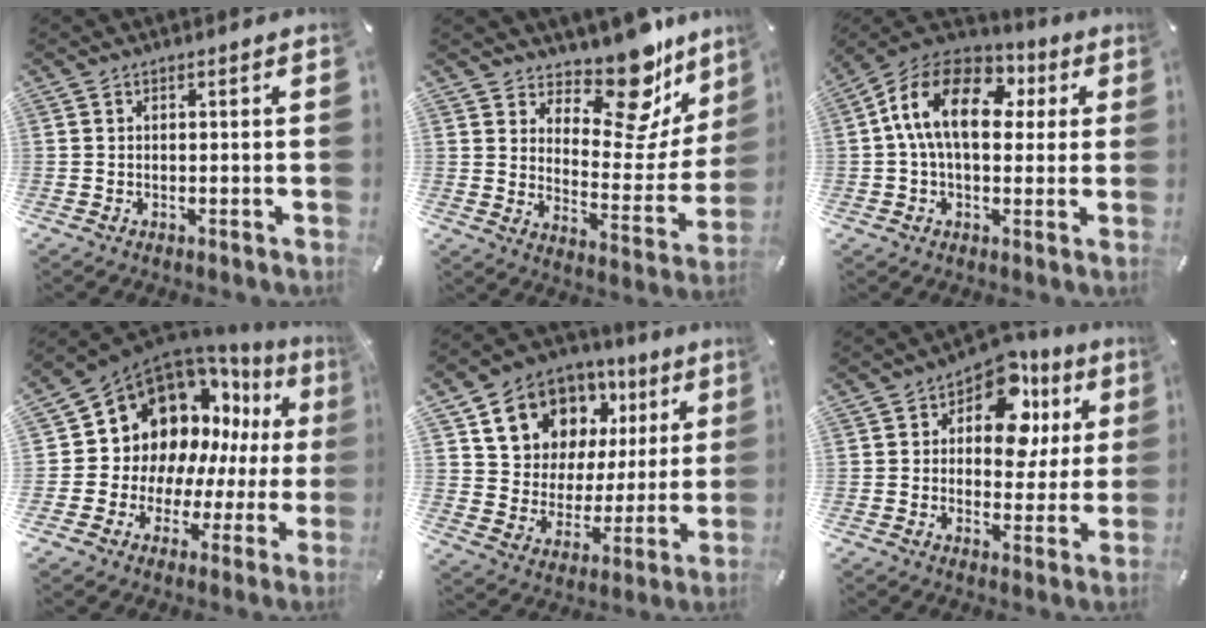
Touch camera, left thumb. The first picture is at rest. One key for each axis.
{"total": 16.6, "fx": 13.1, "fy": 7.0, "fz": 7.4, "tx": -0.094, "ty": -0.117, "tz": 0.220}
{"total": 16.0, "fx": 2.7, "fy": 10.4, "fz": 11.9, "tx": -0.220, "ty": 0.013, "tz": 0.046}
{"total": 14.3, "fx": 7.7, "fy": 11.1, "fz": 4.6, "tx": -0.083, "ty": -0.087, "tz": 0.155}
{"total": 13.0, "fx": 7.8, "fy": 9.8, "fz": 3.3, "tx": -0.077, "ty": -0.057, "tz": 0.149}
{"total": 13.9, "fx": 5.7, "fy": 8.9, "fz": 9.1, "tx": -0.131, "ty": -0.022, "tz": 0.099}